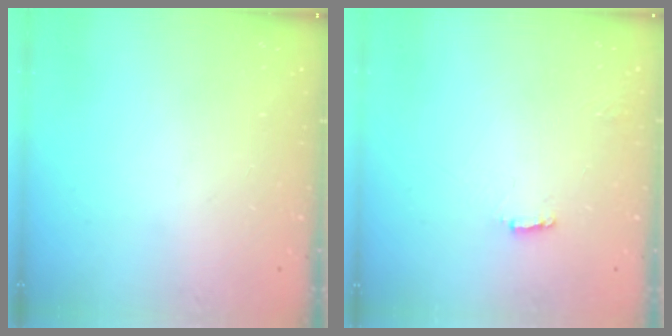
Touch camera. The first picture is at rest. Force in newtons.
{"total": 2.2, "press": 2.2, "slide": 0.1}